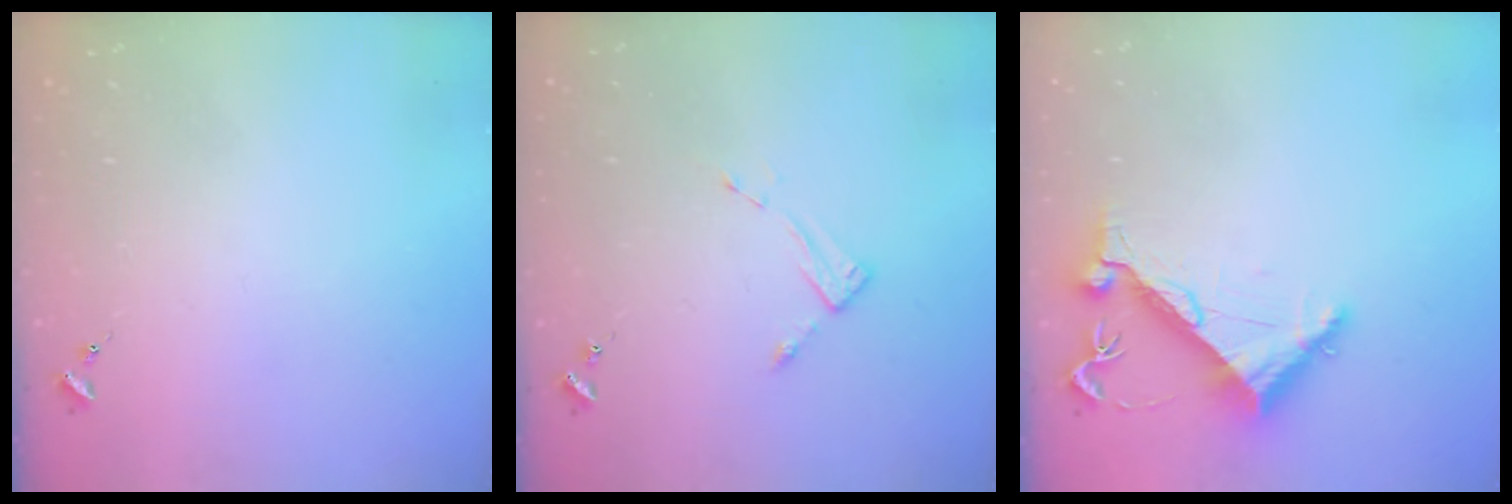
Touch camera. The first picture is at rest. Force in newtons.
{"total": 2.7, "press": 2.7, "slide": 0.4}
{"total": 6.7, "press": 6.6, "slide": 0.7}